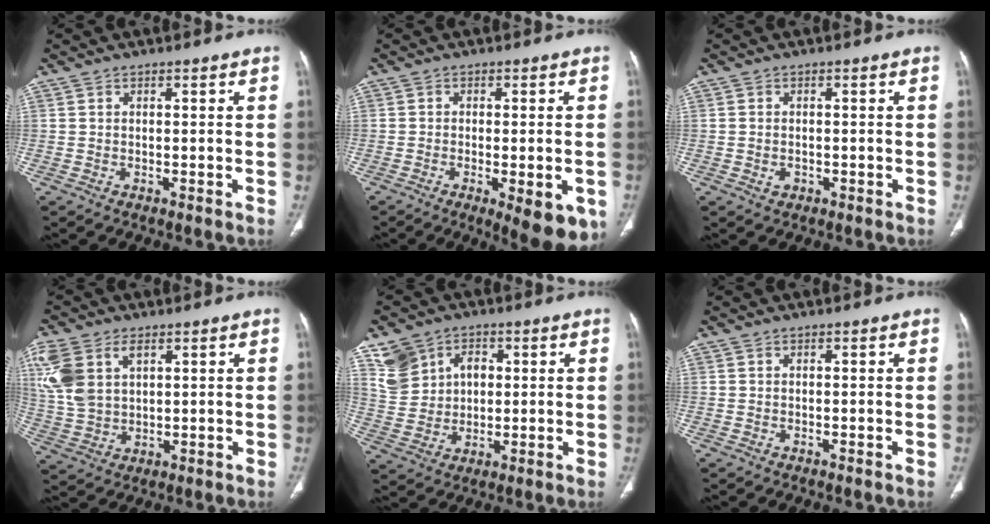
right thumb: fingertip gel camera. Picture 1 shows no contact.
{"total": 10.6, "force": [-4.4, 3.7, 8.9], "torque": [-0.110, -0.006, -0.055]}
{"total": 1.5, "force": [-0.4, 1.1, 0.8], "torque": [-0.014, 0.005, -0.004]}
{"total": 13.1, "force": [5.8, 7.9, 8.7], "torque": [-0.202, -0.005, 0.129]}
{"total": 10.3, "force": [3.7, 8.5, 4.4], "torque": [-0.059, 0.000, 0.080]}
{"total": 0.0}